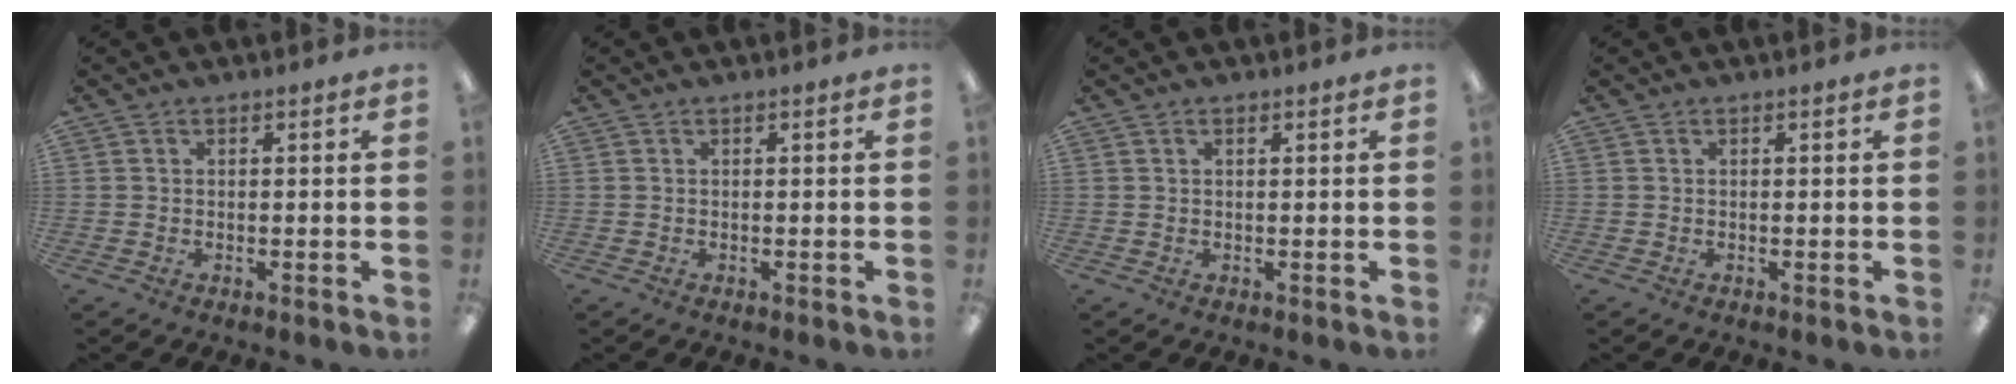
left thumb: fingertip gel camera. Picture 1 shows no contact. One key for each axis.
{"total": 0.0}
{"total": 0.7, "fx": 0.4, "fy": 0.3, "fz": 0.4, "tx": -0.001, "ty": -0.001, "tz": 0.006}
{"total": 0.0}